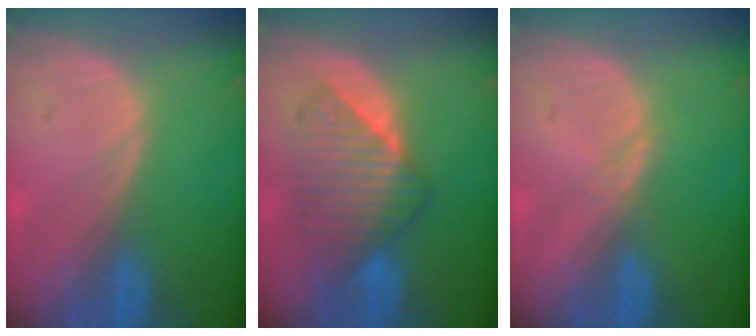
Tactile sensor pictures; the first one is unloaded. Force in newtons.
{"total": 7.6, "press": 7.5, "slide": 0.7}
{"total": 0.6, "press": 0.6, "slide": 0.1}